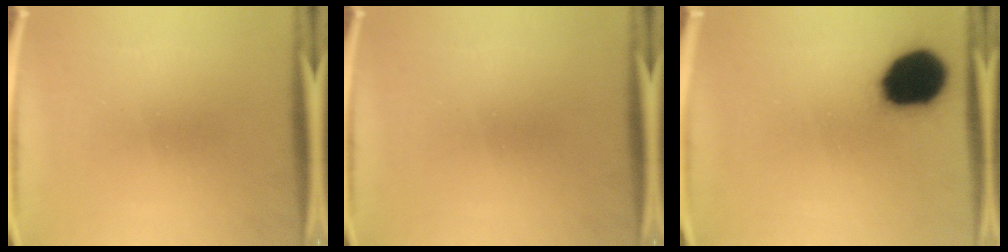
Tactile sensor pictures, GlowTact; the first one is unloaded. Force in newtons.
{"total": 0.0}
{"total": 17.6}